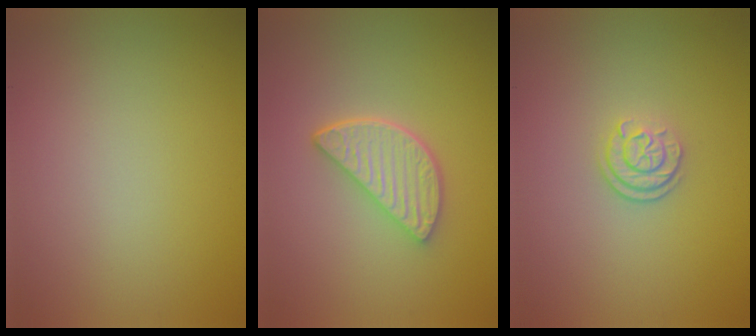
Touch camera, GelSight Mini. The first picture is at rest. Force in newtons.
{"total": 4.0, "press": 3.2, "slide": 2.4}
{"total": 2.2, "press": 1.7, "slide": 1.4}